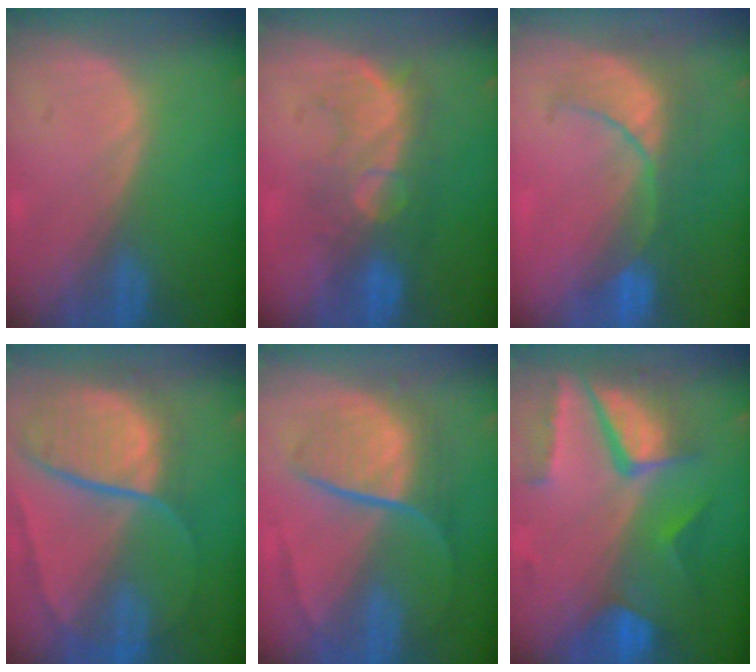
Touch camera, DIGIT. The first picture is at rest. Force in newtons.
{"total": 7.8, "press": 7.7, "slide": 1.2}
{"total": 8.1, "press": 7.9, "slide": 1.6}
{"total": 10.7, "press": 8.9, "slide": 5.9}
{"total": 9.3, "press": 7.7, "slide": 5.2}
{"total": 10.3, "press": 8.8, "slide": 5.5}